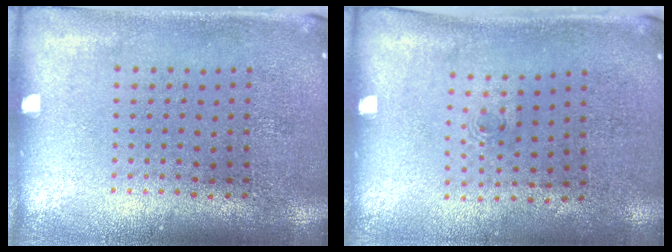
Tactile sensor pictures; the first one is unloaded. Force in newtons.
{"total": 0.6, "press": 0.3, "slide": 0.5}